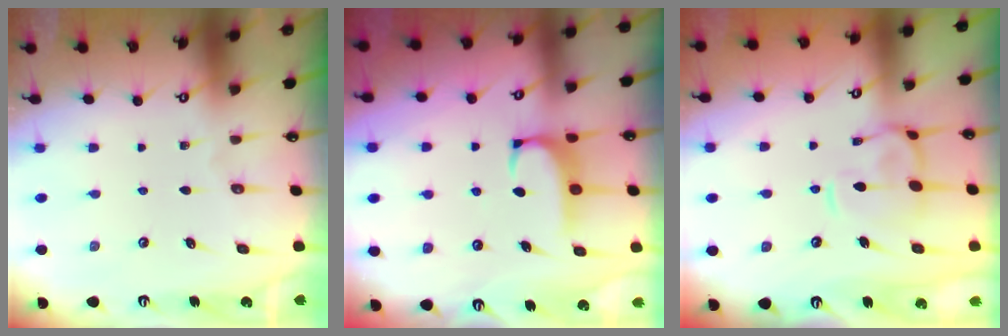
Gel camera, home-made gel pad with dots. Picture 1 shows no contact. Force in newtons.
{"total": 2.2, "press": 2.1, "slide": 0.7}
{"total": 5.2, "press": 5.0, "slide": 1.1}